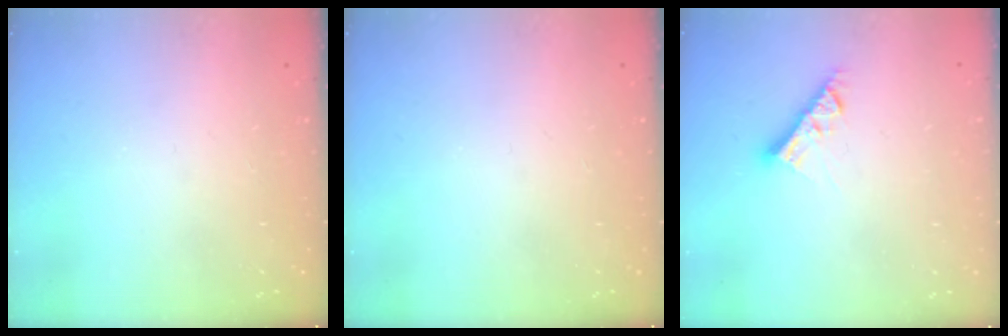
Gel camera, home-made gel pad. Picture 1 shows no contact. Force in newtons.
{"total": 0.0}
{"total": 7.7, "press": 7.7, "slide": 0.3}